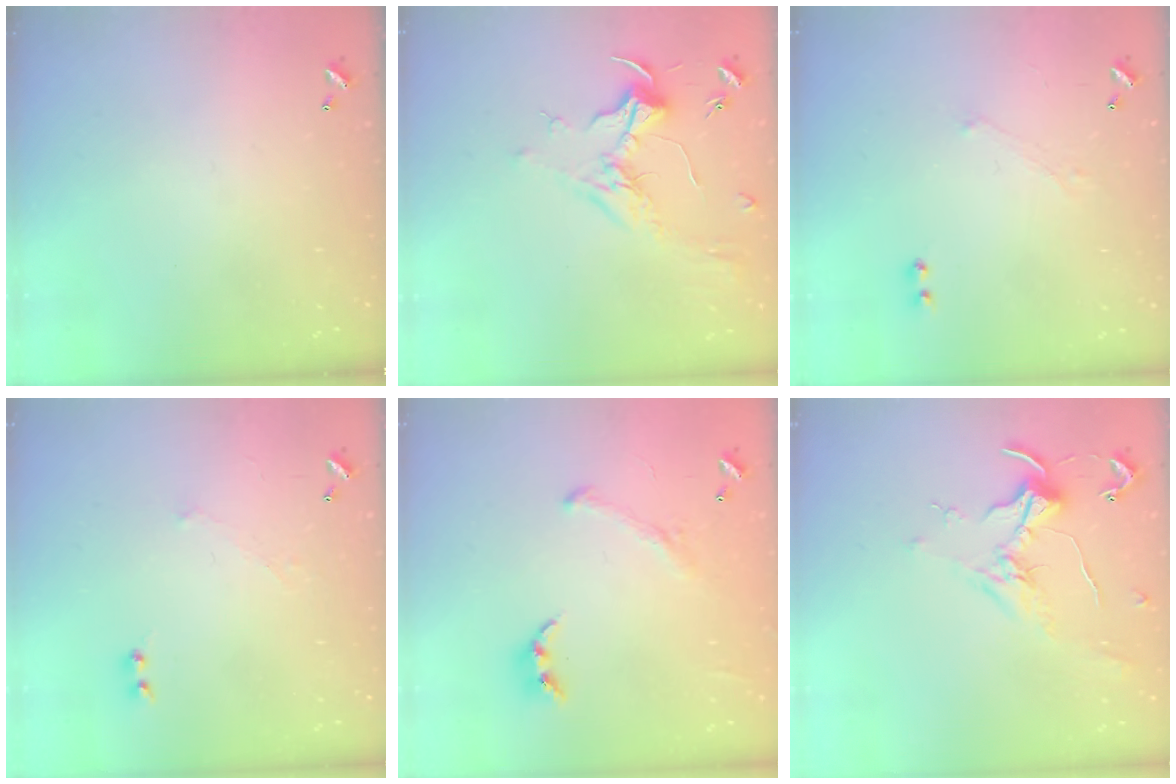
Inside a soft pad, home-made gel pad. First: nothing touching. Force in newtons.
{"total": 1.9, "press": 1.7, "slide": 0.7}
{"total": 1.0, "press": 0.9, "slide": 0.5}
{"total": 0.9, "press": 0.3, "slide": 0.8}
{"total": 1.6, "press": 1.4, "slide": 0.8}
{"total": 0.7, "press": 0.3, "slide": 0.7}